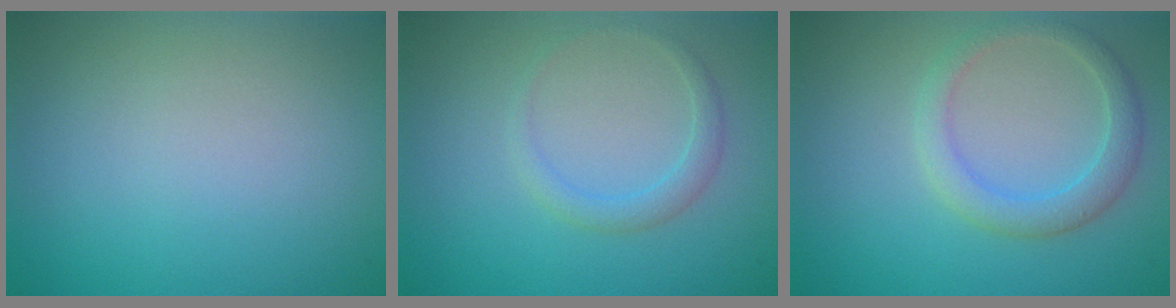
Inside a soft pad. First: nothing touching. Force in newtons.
{"total": 1.6, "press": 1.6, "slide": 0.1}
{"total": 2.8, "press": 2.8, "slide": 0.3}